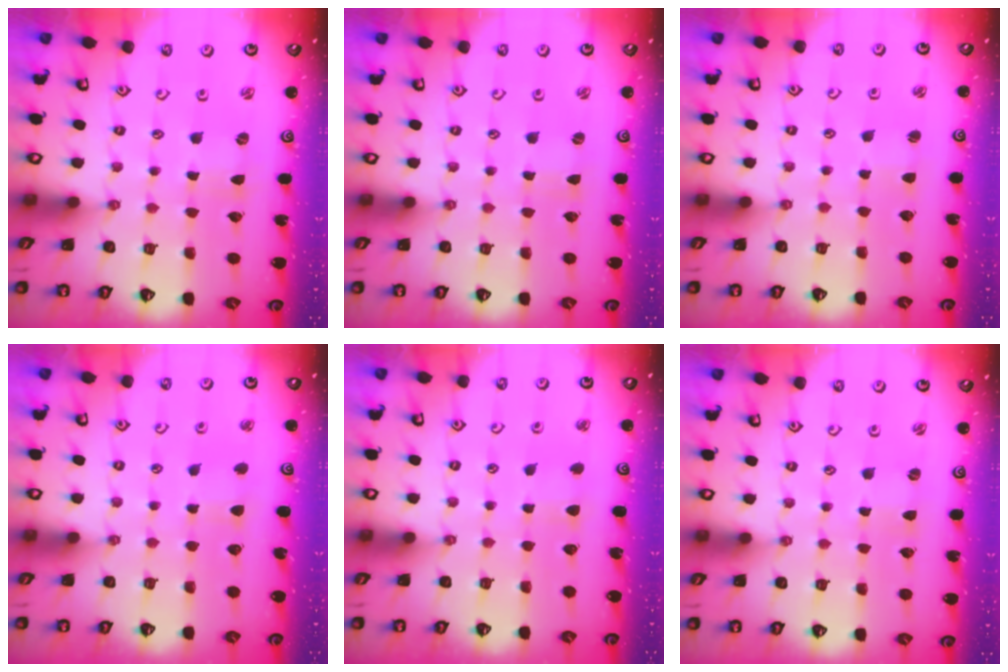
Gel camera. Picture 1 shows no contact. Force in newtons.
{"total": 0.0}
{"total": 1.2, "press": 1.1, "slide": 0.1}
{"total": 2.9, "press": 2.9, "slide": 0.4}
{"total": 3.1, "press": 3.1, "slide": 0.4}
{"total": 0.0}